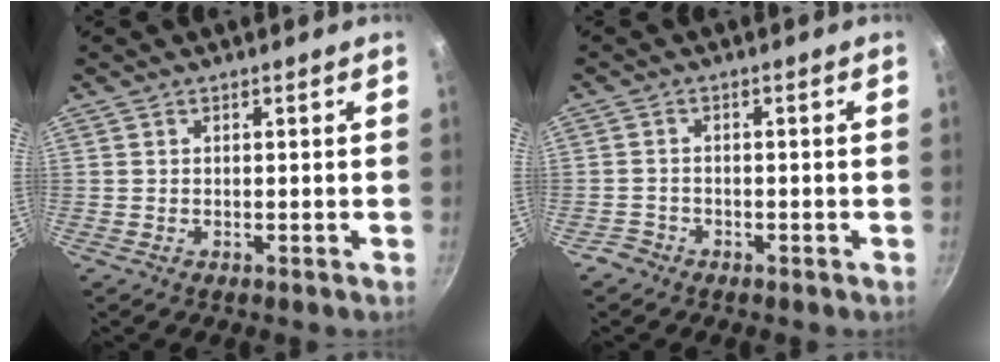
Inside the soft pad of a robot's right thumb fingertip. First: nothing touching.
{"total": 2.2, "force": [-1.6, 1.5, 0.1], "torque": [0.002, 0.024, -0.027]}